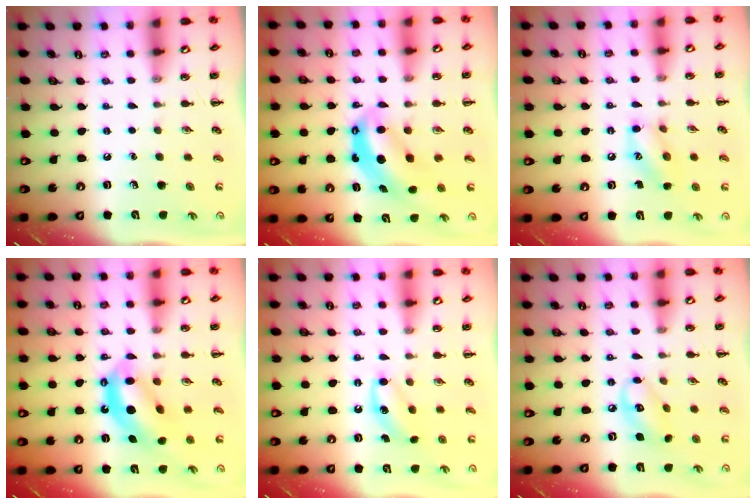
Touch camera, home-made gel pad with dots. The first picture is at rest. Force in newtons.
{"total": 7.0, "press": 6.8, "slide": 1.4}
{"total": 10.3, "press": 10.2, "slide": 1.5}
{"total": 11.0, "press": 10.6, "slide": 2.9}
{"total": 5.8, "press": 5.5, "slide": 1.7}
{"total": 8.8, "press": 8.6, "slide": 1.4}